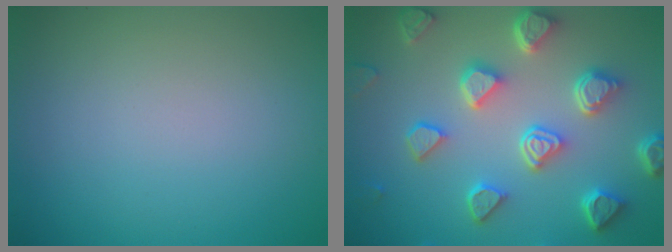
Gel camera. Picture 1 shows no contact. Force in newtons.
{"total": 6.6, "press": 5.3, "slide": 4.0}